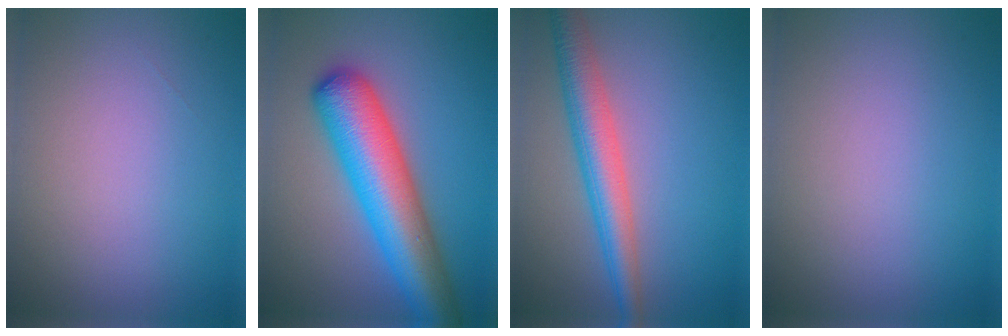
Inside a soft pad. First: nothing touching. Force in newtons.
{"total": 9.7, "press": 9.7, "slide": 0.3}
{"total": 5.2, "press": 5.2, "slide": 0.1}
{"total": 0.0}